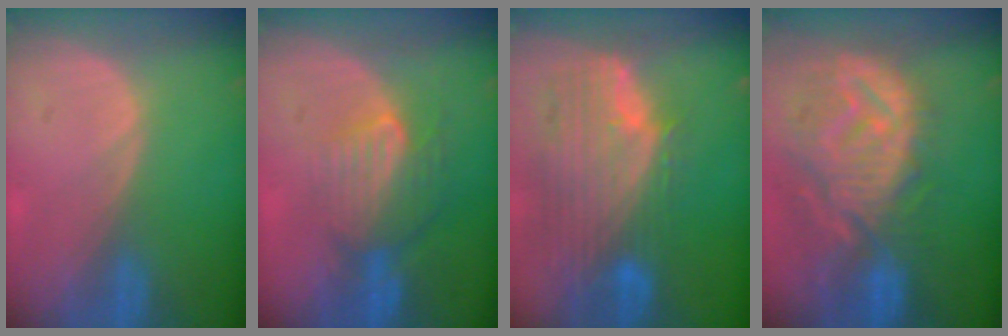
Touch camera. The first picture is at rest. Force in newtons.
{"total": 7.9, "press": 7.3, "slide": 3.0}
{"total": 11.7, "press": 10.0, "slide": 6.1}
{"total": 12.1, "press": 10.9, "slide": 5.4}